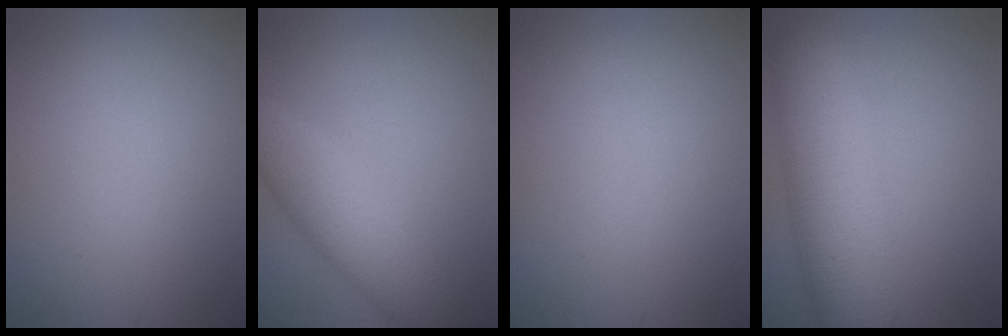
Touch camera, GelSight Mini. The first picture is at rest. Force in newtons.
{"total": 4.5, "press": 4.5, "slide": 0.2}
{"total": 0.0}
{"total": 7.4, "press": 7.4, "slide": 0.2}